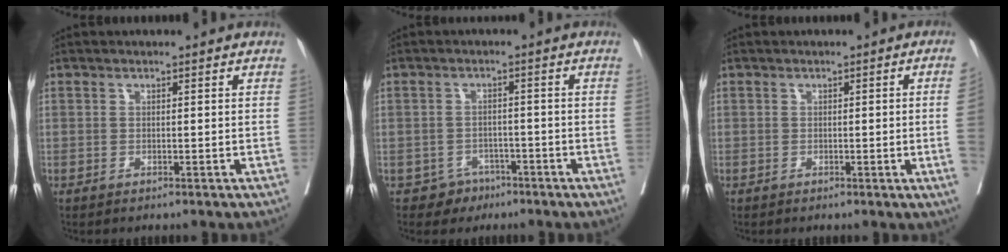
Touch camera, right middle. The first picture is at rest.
{"total": 3.2, "force": [-2.0, 2.4, 0.0], "torque": [0.001, 0.012, -0.026]}
{"total": 4.7, "force": [-0.6, -1.5, 4.5], "torque": [-0.066, -0.008, -0.002]}